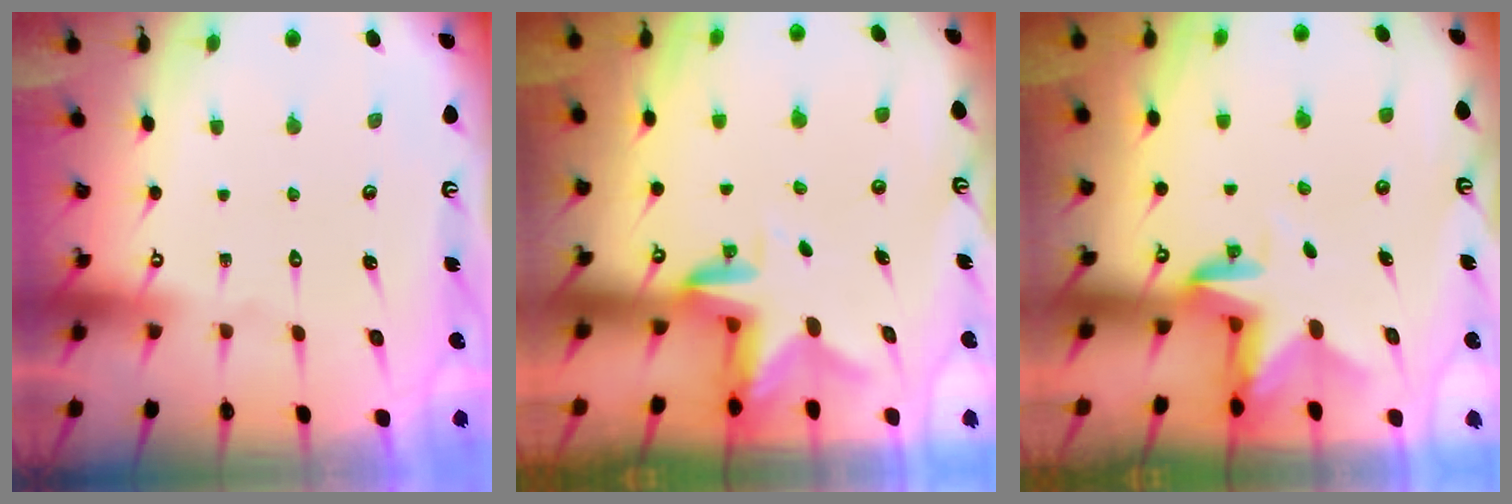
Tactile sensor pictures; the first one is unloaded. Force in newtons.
{"total": 2.7, "press": 2.7, "slide": 0.2}
{"total": 3.2, "press": 3.1, "slide": 0.5}